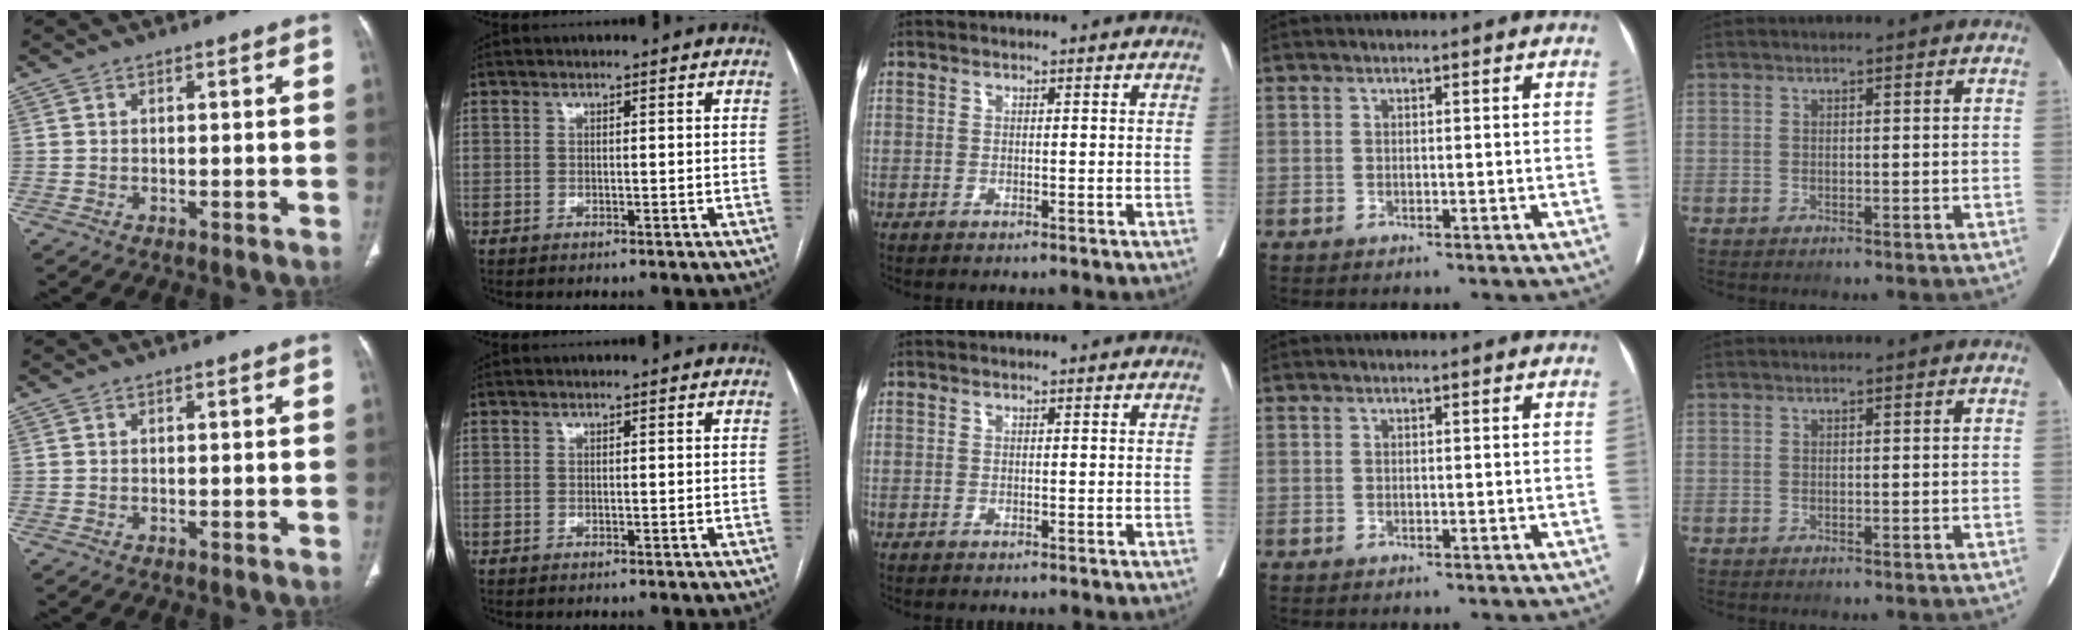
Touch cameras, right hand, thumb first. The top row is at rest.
{}